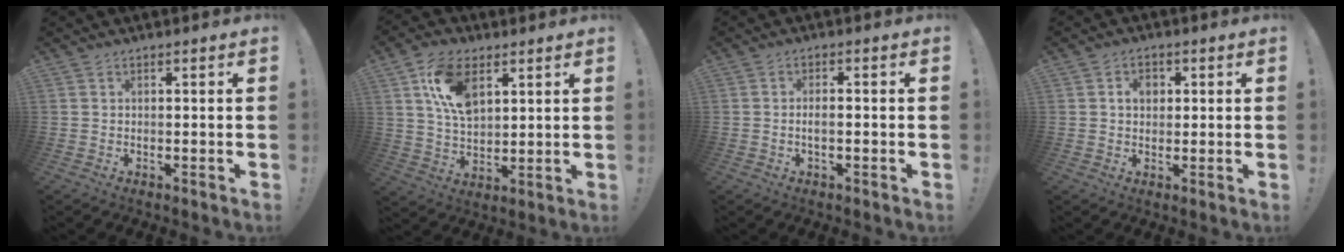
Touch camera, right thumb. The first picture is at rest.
{"total": 13.6, "force": [6.1, 8.2, 8.9], "torque": [-0.162, -0.008, 0.115]}
{"total": 2.3, "force": [-0.7, 0.7, 2.1], "torque": [-0.040, 0.005, -0.014]}
{"total": 4.2, "force": [0.8, 3.2, 2.6], "torque": [-0.041, 0.005, 0.010]}